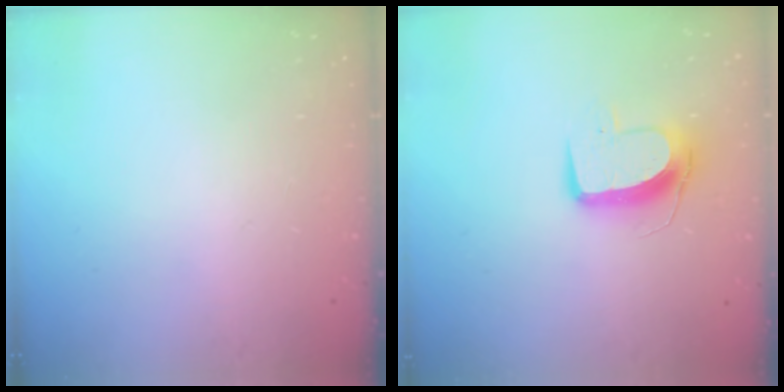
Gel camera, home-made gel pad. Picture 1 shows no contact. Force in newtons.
{"total": 10.1, "press": 10.1, "slide": 0.6}